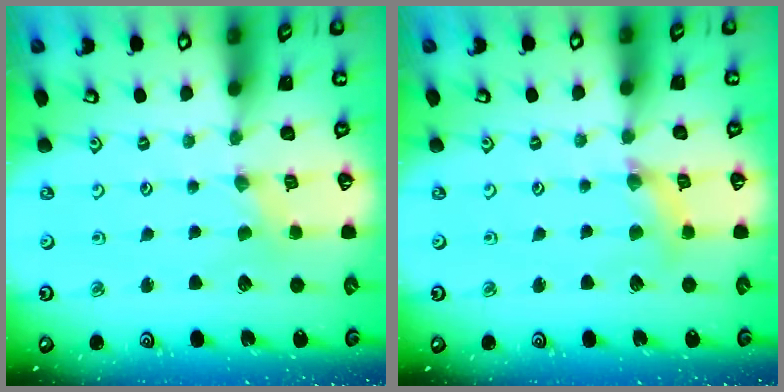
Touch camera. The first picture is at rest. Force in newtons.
{"total": 4.8, "press": 4.7, "slide": 0.4}